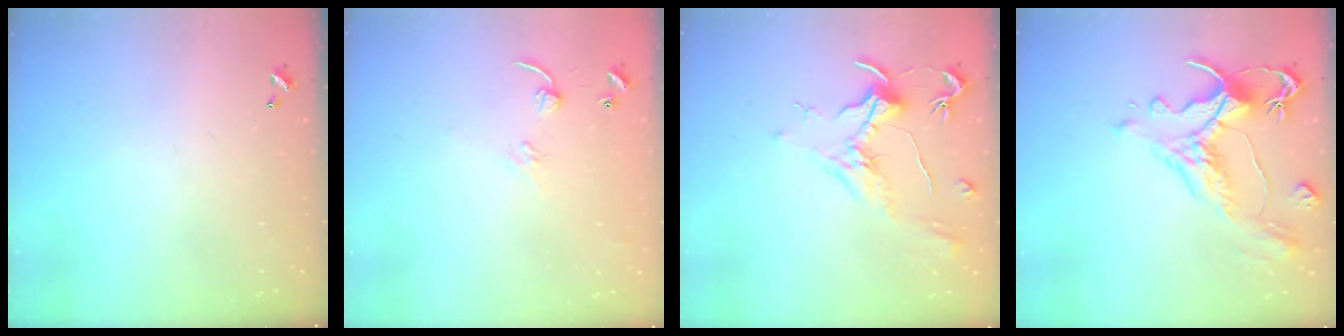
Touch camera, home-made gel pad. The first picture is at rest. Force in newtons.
{"total": 5.2, "press": 5.1, "slide": 0.6}
{"total": 2.0, "press": 1.8, "slide": 0.8}
{"total": 1.8, "press": 0.9, "slide": 1.5}